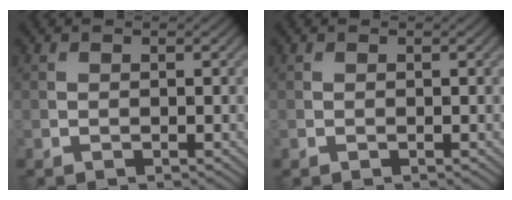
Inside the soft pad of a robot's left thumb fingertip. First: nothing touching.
{"total": 0.0}